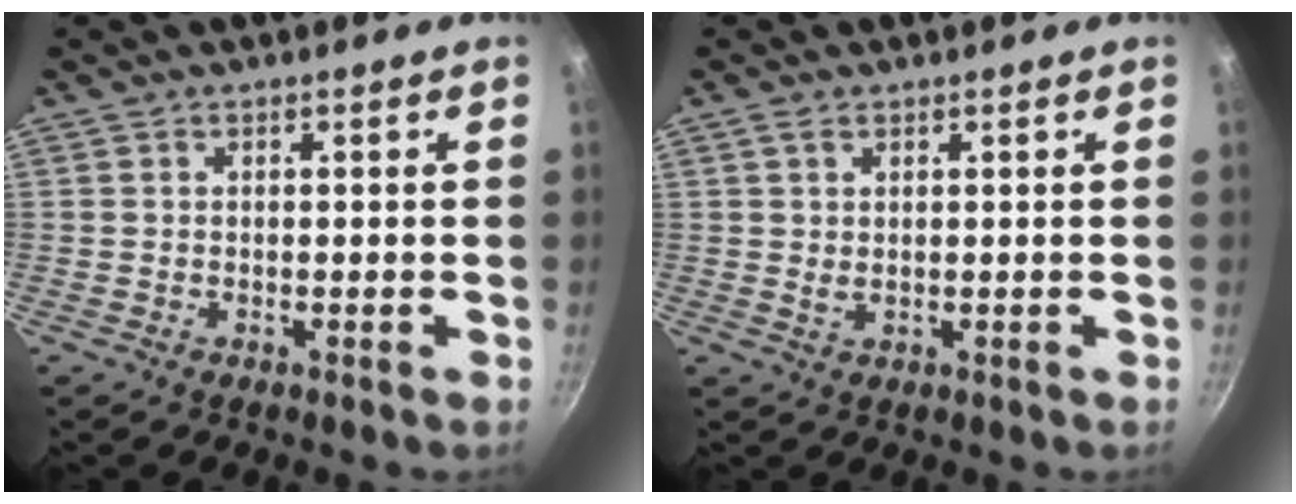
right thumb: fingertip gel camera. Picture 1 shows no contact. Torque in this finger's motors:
{"motor_torque": [-0.44, 0.57, -0.23, 0.20, 0.06]}